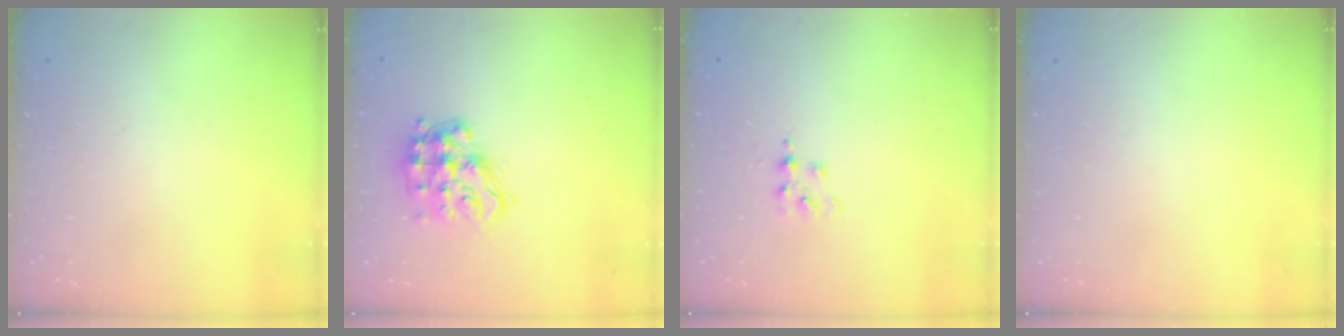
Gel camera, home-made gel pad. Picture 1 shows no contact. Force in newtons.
{"total": 13.8, "press": 13.8, "slide": 1.0}
{"total": 4.1, "press": 4.1, "slide": 0.6}
{"total": 0.0}